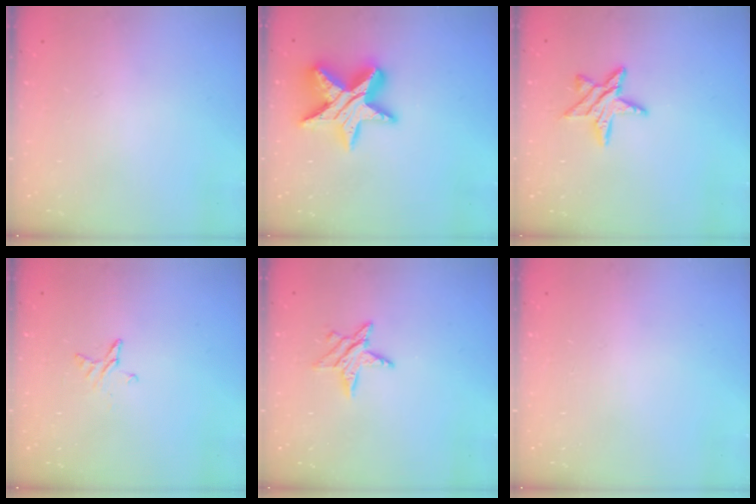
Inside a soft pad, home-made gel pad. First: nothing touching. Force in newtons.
{"total": 16.2, "press": 16.2, "slide": 1.1}
{"total": 10.0, "press": 10.0, "slide": 0.6}
{"total": 3.5, "press": 3.5, "slide": 0.3}
{"total": 5.9, "press": 5.9, "slide": 0.1}
{"total": 0.0}